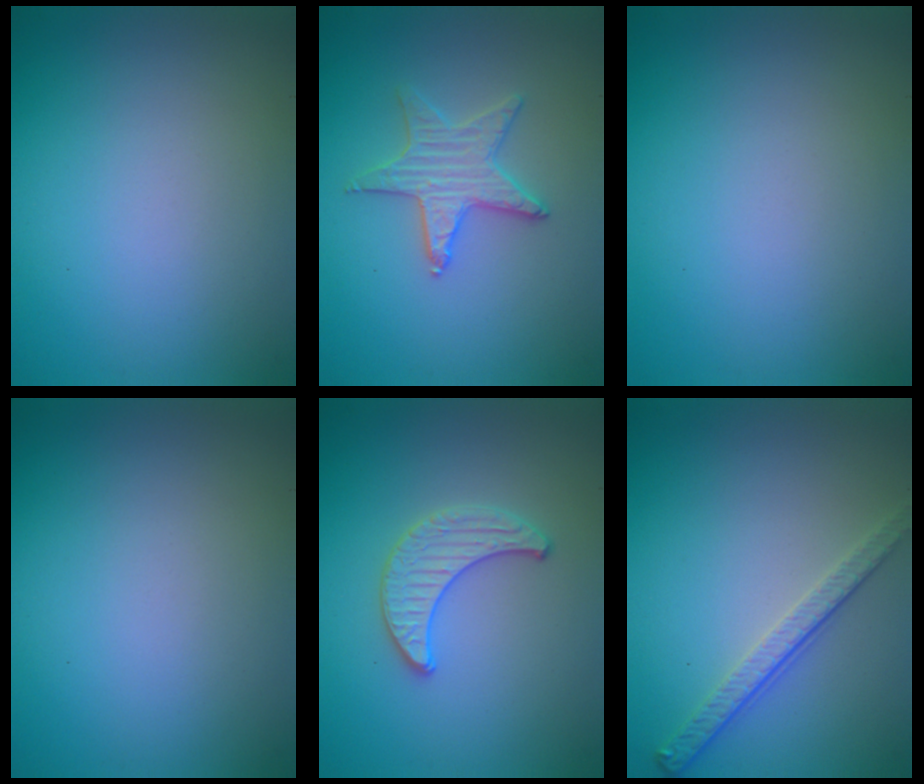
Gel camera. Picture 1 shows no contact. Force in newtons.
{"total": 2.4, "press": 2.4, "slide": 0.2}
{"total": 0.0}
{"total": 0.0}
{"total": 2.0, "press": 2.0, "slide": 0.1}
{"total": 2.9, "press": 2.5, "slide": 1.5}